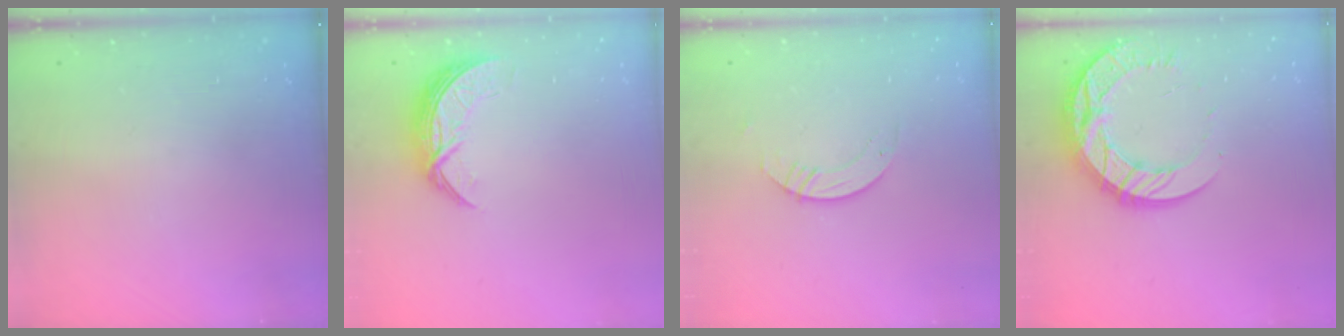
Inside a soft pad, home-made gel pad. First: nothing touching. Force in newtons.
{"total": 9.0, "press": 8.9, "slide": 0.6}
{"total": 2.6, "press": 2.6, "slide": 0.2}
{"total": 18.9, "press": 18.8, "slide": 1.6}